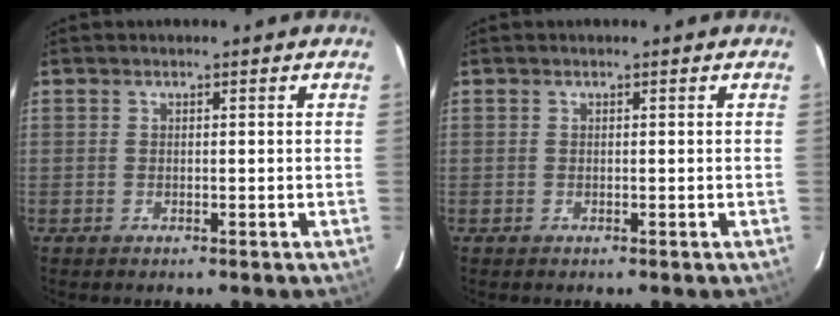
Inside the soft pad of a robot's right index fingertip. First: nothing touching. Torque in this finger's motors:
{"motor_torque": [0.00, 0.00, 0.00, 0.00]}